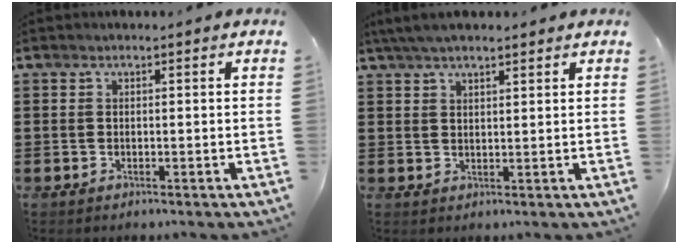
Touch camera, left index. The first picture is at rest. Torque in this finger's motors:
{"motor_torque": [1.81, 0.33, 0.49, 0.13]}